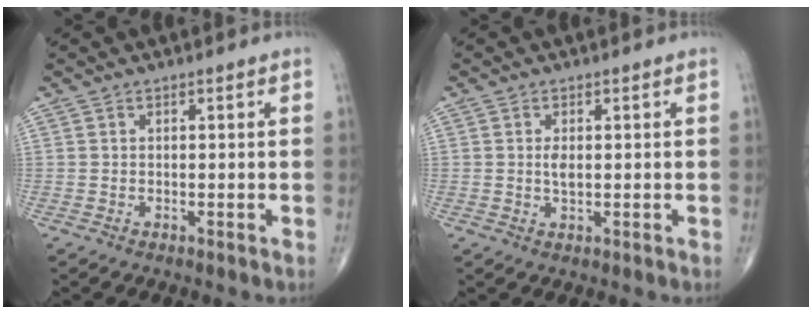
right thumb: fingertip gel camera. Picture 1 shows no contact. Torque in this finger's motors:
{"motor_torque": [0.55, 0.64, 0.49, -0.07, 0.00]}